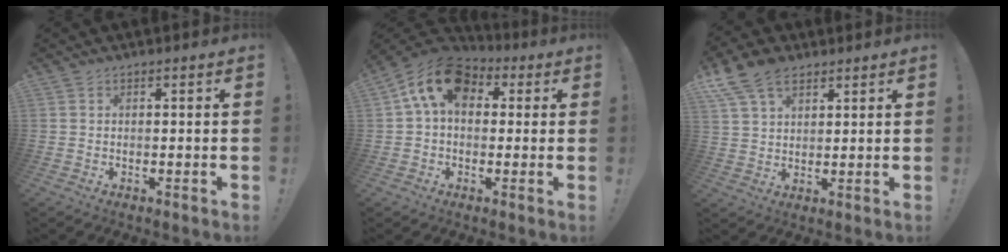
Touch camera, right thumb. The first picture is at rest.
{"total": 13.9, "force": [4.4, 9.0, 9.6], "torque": [-0.170, 0.004, 0.083]}
{"total": 10.6, "force": [6.6, 6.3, 5.4], "torque": [-0.098, -0.019, 0.130]}